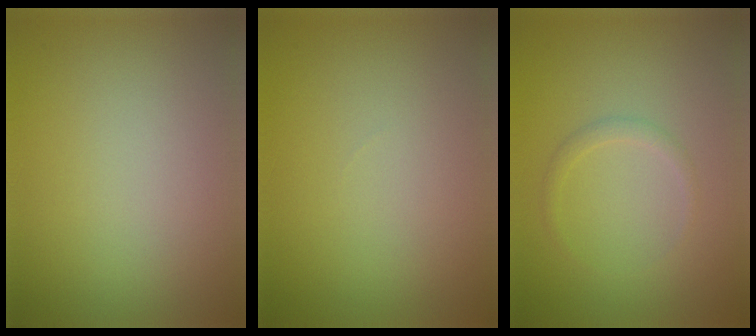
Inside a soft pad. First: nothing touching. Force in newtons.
{"total": 0.0}
{"total": 1.0, "press": 1.0, "slide": 0.1}